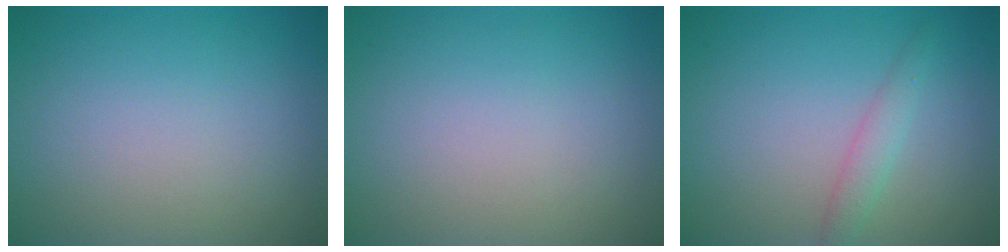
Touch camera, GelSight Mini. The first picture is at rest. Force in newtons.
{"total": 0.0}
{"total": 1.6, "press": 1.6, "slide": 0.0}